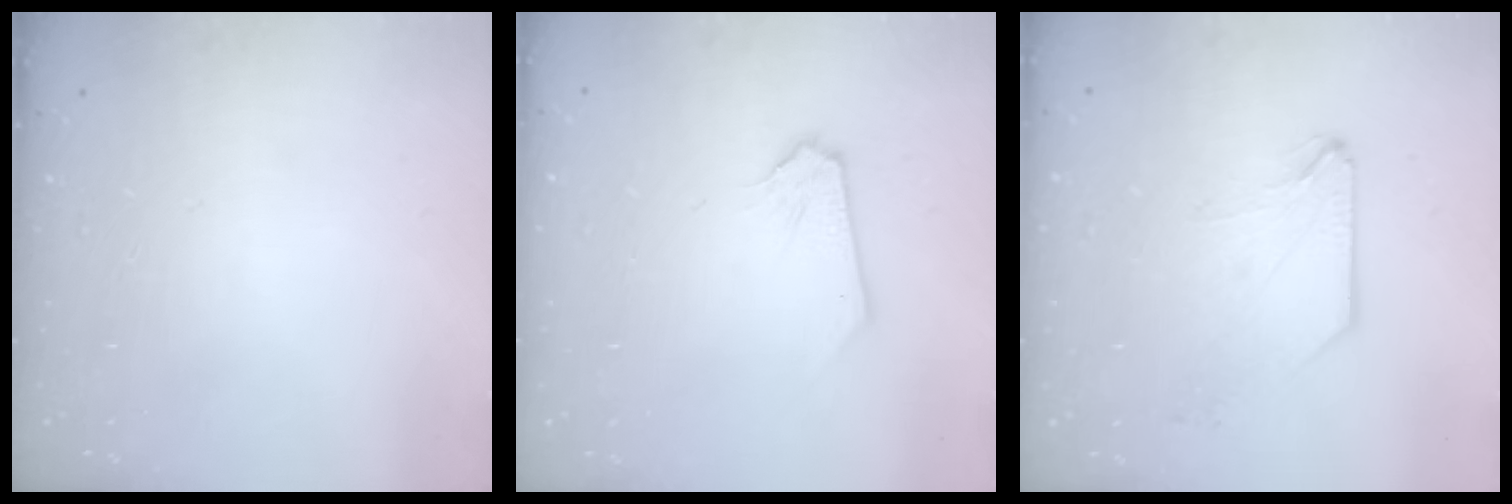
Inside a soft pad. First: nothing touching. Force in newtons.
{"total": 0.0}
{"total": 0.8, "press": 0.8, "slide": 0.2}